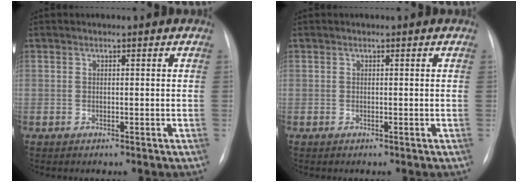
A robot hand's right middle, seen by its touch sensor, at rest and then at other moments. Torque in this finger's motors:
{"motor_torque": [0.00, 0.00, 0.00, 0.00]}